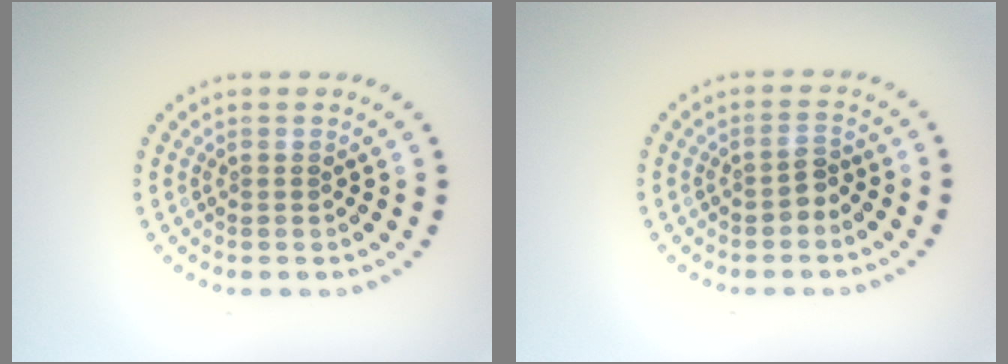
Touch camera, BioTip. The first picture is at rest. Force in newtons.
{"total": 1.4, "press": 1.2, "slide": 0.7}